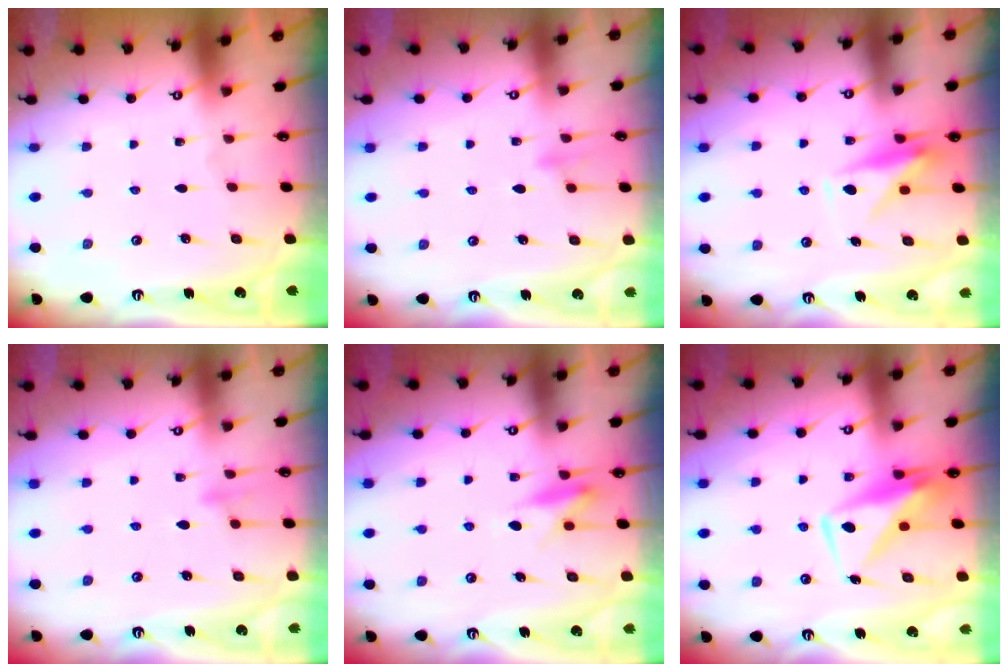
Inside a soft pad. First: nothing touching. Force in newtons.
{"total": 8.5, "press": 8.5, "slide": 0.8}
{"total": 10.3, "press": 10.3, "slide": 0.4}
{"total": 8.5, "press": 8.5, "slide": 0.8}
{"total": 8.0, "press": 7.9, "slide": 0.9}
{"total": 7.5, "press": 7.5, "slide": 0.9}